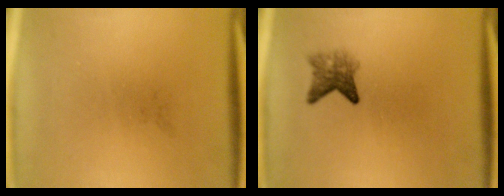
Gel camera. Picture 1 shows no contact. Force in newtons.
{"total": 3.0}